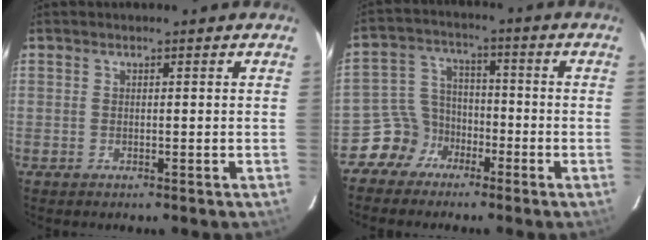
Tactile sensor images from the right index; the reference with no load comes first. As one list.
[{"total": 7.1, "force": [-4.7, 5.2, 0.3], "torque": [-0.018, 0.033, -0.094]}]